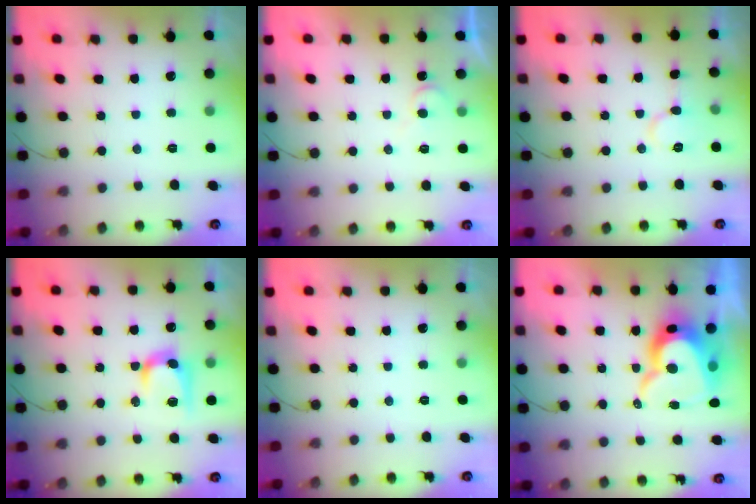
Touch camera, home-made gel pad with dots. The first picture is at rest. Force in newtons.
{"total": 4.6, "press": 4.5, "slide": 0.5}
{"total": 6.8, "press": 6.8, "slide": 0.3}
{"total": 11.9, "press": 11.9, "slide": 0.8}
{"total": 0.0}
{"total": 15.4, "press": 15.3, "slide": 1.3}